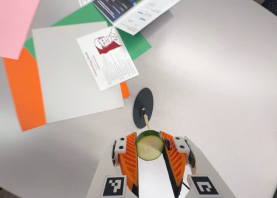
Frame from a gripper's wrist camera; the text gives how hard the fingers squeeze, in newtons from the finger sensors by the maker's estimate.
{"total": 12.8, "left": 12.6, "right": 13.0}